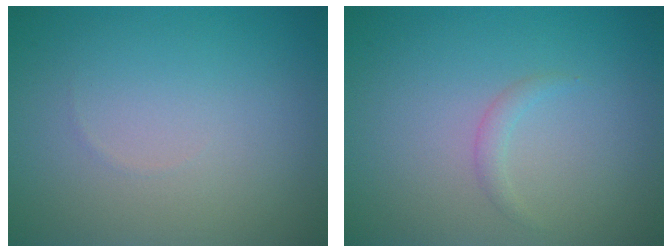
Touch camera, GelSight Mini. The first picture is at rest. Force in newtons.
{"total": 0.9, "press": 0.9, "slide": 0.1}